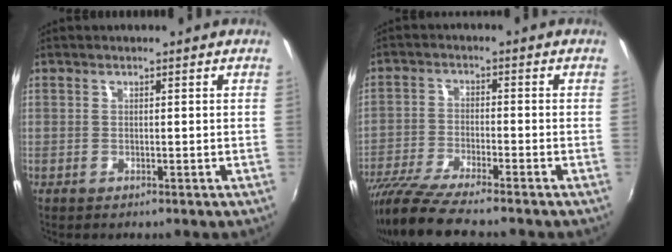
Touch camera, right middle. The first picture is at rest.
{"total": 10.2, "force": [-8.9, 0.4, 5.1], "torque": [-0.117, -0.033, -0.165]}